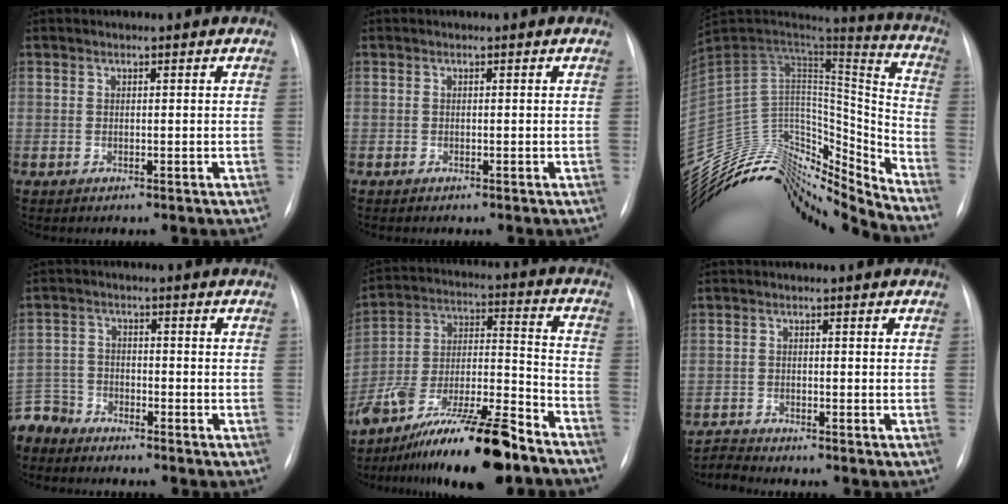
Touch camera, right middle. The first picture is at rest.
{"total": 0.0}
{"total": 25.9, "force": [-23.7, 6.8, 7.9], "torque": [-0.183, 0.052, -0.386]}
{"total": 6.5, "force": [-6.0, 2.4, -0.1], "torque": [0.001, -0.002, -0.123]}
{"total": 20.5, "force": [-15.6, 2.6, 13.0], "torque": [-0.217, -0.004, -0.271]}
{"total": 2.2, "force": [-2.0, -0.5, -0.8], "torque": [0.016, -0.017, -0.038]}